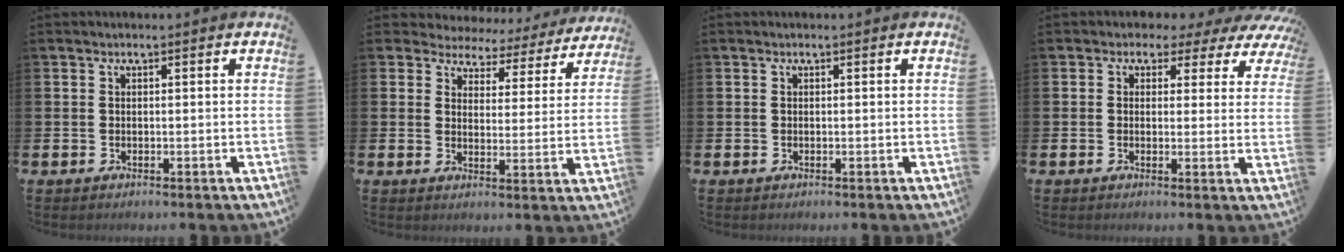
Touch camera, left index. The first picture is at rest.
{"total": 3.8, "force": [3.4, 1.7, 0.0], "torque": [-0.016, -0.036, 0.052]}
{"total": 0.0}
{"total": 1.9, "force": [0.6, 1.7, 0.4], "torque": [-0.015, -0.008, 0.001]}